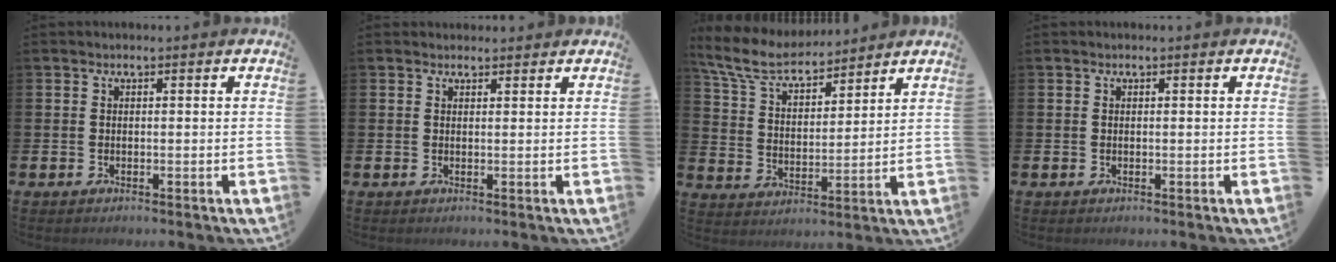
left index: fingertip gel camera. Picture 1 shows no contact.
{"total": 0.6, "force": [0.6, 0.1, 0.0], "torque": [0.007, -0.002, 0.009]}
{"total": 7.9, "force": [7.1, 2.2, 2.5], "torque": [-0.086, -0.037, 0.129]}
{"total": 0.0}